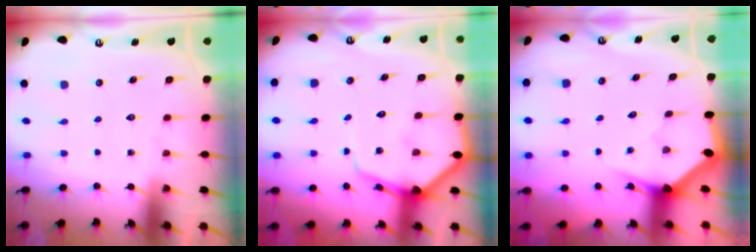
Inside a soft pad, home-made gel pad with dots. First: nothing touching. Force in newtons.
{"total": 7.3, "press": 7.3, "slide": 0.7}
{"total": 2.9, "press": 2.9, "slide": 0.0}